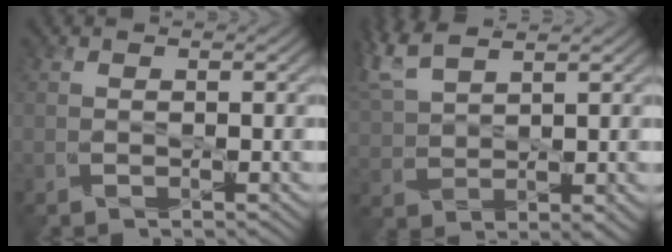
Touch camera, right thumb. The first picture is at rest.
{"total": 7.2, "force": [4.8, 2.0, 5.0], "torque": [-0.141, 0.021, 0.097]}